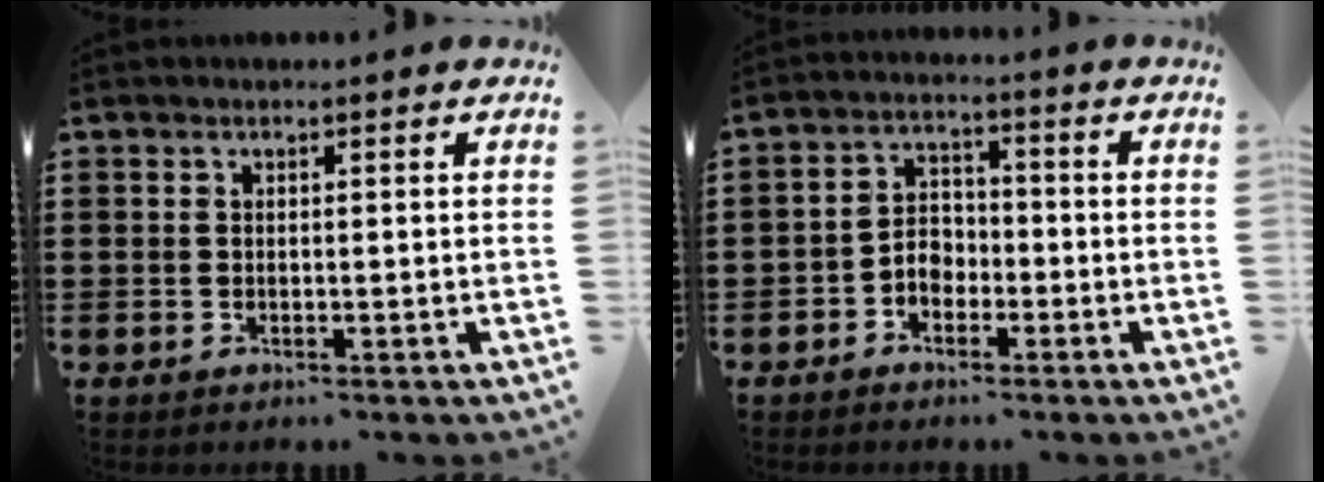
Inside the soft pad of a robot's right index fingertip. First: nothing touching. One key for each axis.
{"total": 3.6, "fx": -1.9, "fy": 2.5, "fz": 1.7, "tx": -0.038, "ty": 0.009, "tz": -0.039}